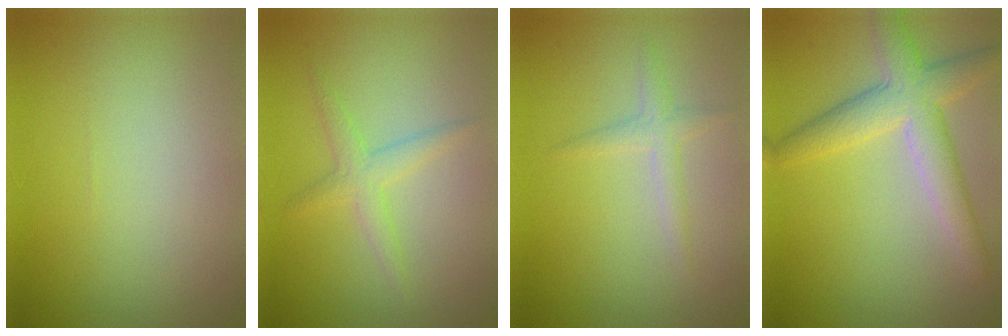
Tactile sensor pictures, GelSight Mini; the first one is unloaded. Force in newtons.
{"total": 2.1, "press": 2.1, "slide": 0.1}
{"total": 1.5, "press": 1.5, "slide": 0.0}
{"total": 5.1, "press": 5.1, "slide": 0.1}